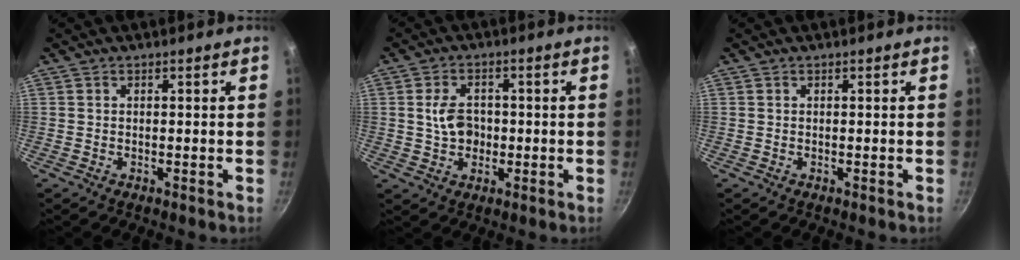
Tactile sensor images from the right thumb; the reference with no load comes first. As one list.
[{"total": 4.5, "force": [0.0, 3.5, 2.9], "torque": [-0.033, 0.006, -0.002]}, {"total": 0.0}]